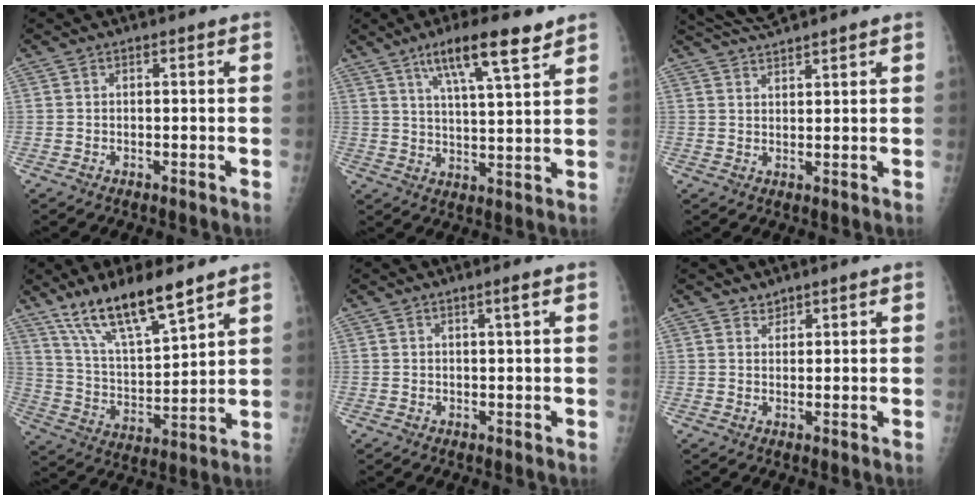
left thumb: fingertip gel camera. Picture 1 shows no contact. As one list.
[{"total": 11.8, "force": [7.5, 2.0, 8.9], "torque": [-0.142, -0.030, 0.126]}, {"total": 5.9, "force": [5.4, 0.2, 2.4], "torque": [-0.042, 0.001, 0.104]}, {"total": 15.4, "force": [11.1, 3.3, 10.1], "torque": [-0.170, -0.059, 0.219]}, {"total": 1.8, "force": [0.9, -0.2, 1.5], "torque": [-0.026, -0.006, 0.017]}, {"total": 0.8, "force": [0.7, 0.4, 0.0], "torque": [0.011, -0.005, 0.009]}]